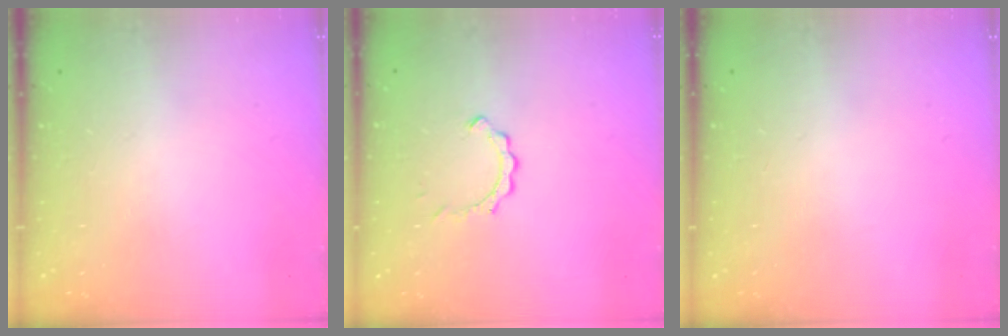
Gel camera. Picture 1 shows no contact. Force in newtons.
{"total": 2.1, "press": 2.1, "slide": 0.2}
{"total": 0.0}